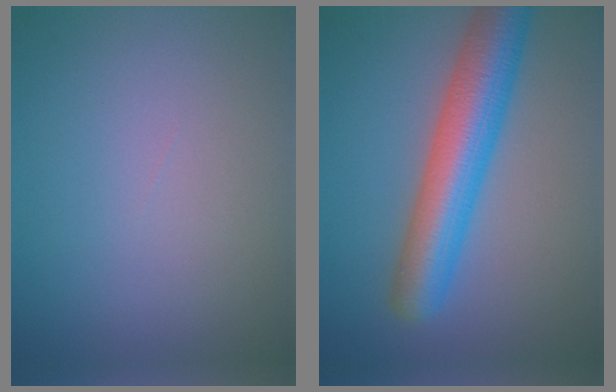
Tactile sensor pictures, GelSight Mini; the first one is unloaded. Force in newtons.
{"total": 7.8, "press": 7.8, "slide": 0.2}